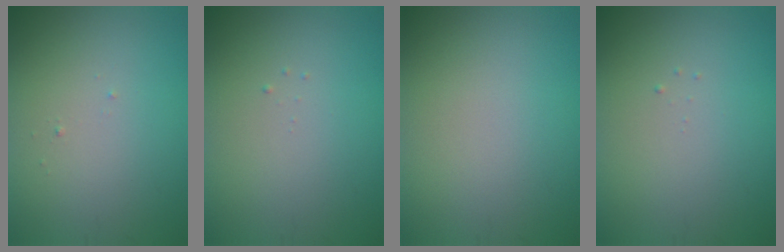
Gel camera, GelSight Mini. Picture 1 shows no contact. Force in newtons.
{"total": 0.0}
{"total": 0.0}
{"total": 0.0}